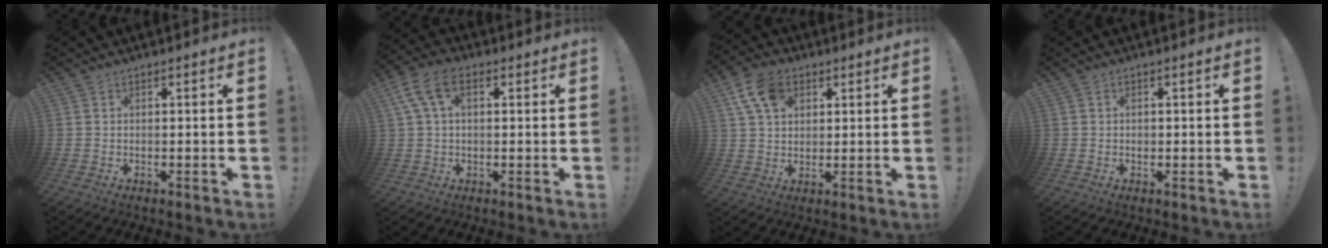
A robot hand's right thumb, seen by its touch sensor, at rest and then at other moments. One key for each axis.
{"total": 9.0, "fx": 2.8, "fy": 5.3, "fz": 6.7, "tx": -0.131, "ty": 0.009, "tz": 0.058}
{"total": 10.9, "fx": 4.7, "fy": 7.3, "fz": 6.6, "tx": -0.123, "ty": 0.000, "tz": 0.092}
{"total": 0.6, "fx": -0.1, "fy": 0.6, "fz": 0.1, "tx": 0.000, "ty": 0.003, "tz": -0.002}